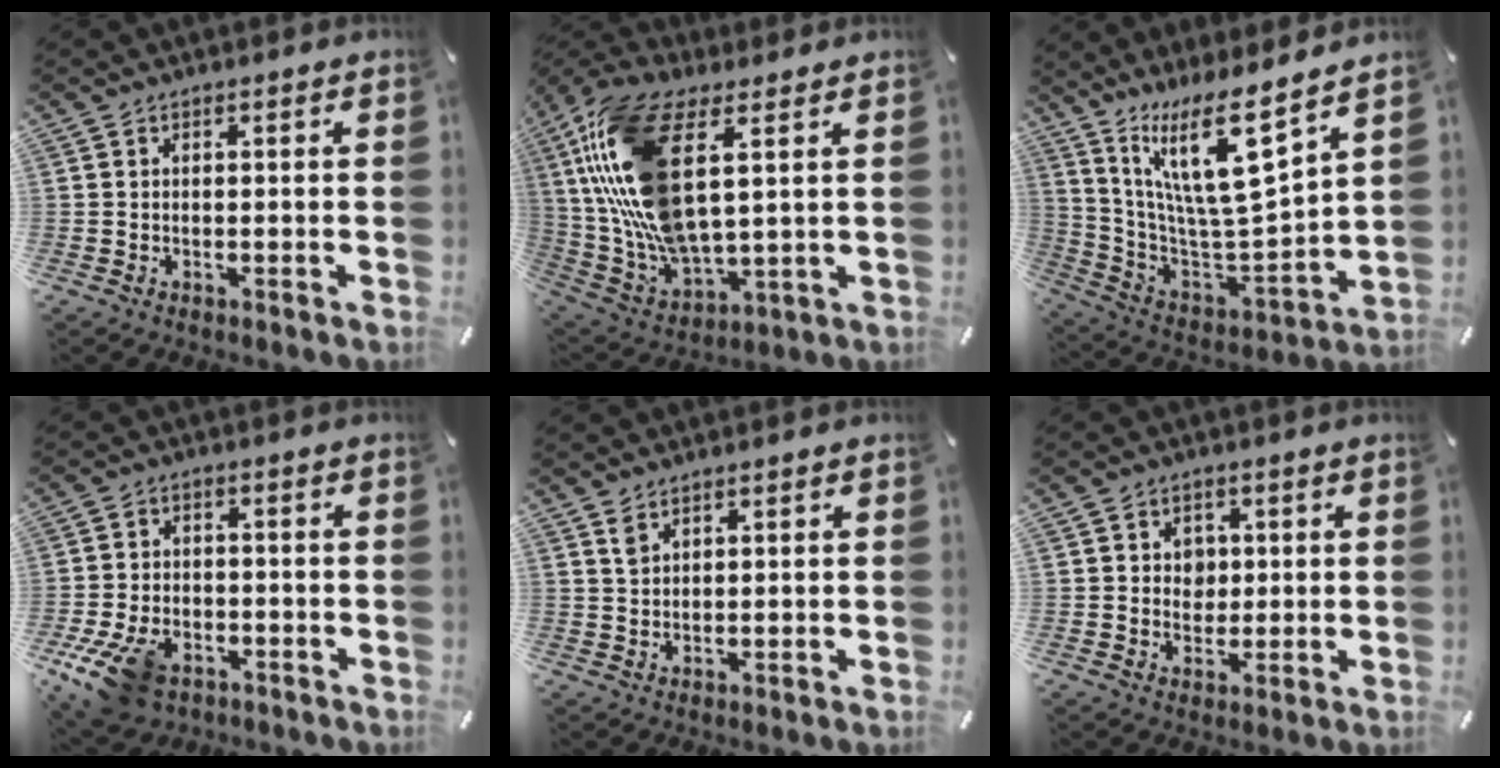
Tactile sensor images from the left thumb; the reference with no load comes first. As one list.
[{"total": 19.0, "force": [6.2, 9.1, 15.5], "torque": [-0.354, -0.024, 0.105]}, {"total": 17.6, "force": [11.3, 4.3, 12.8], "torque": [-0.234, -0.088, 0.183]}, {"total": 11.5, "force": [-6.3, 7.3, 6.3], "torque": [-0.136, 0.026, -0.112]}, {"total": 2.4, "force": [1.8, 1.3, 1.0], "torque": [-0.013, -0.006, 0.033]}, {"total": 4.4, "force": [0.5, 4.3, 1.0], "torque": [-0.010, 0.001, 0.004]}]